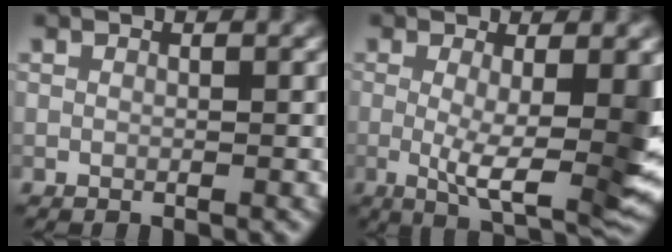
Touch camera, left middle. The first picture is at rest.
{"total": 8.0, "force": [-0.4, 1.8, 7.7], "torque": [-0.119, -0.016, -0.003]}